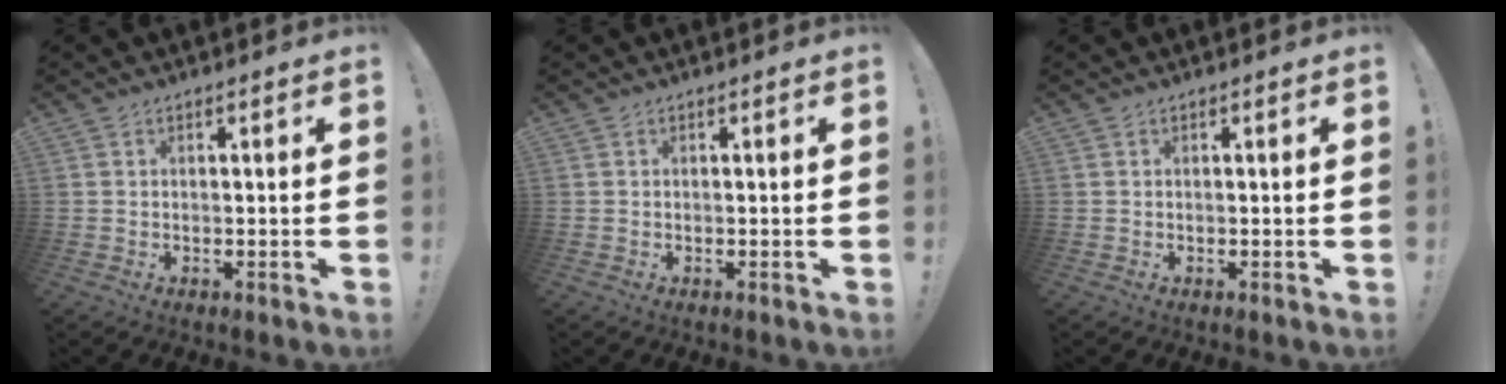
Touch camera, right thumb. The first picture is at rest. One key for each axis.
{"total": 0.0}
{"total": 0.0}